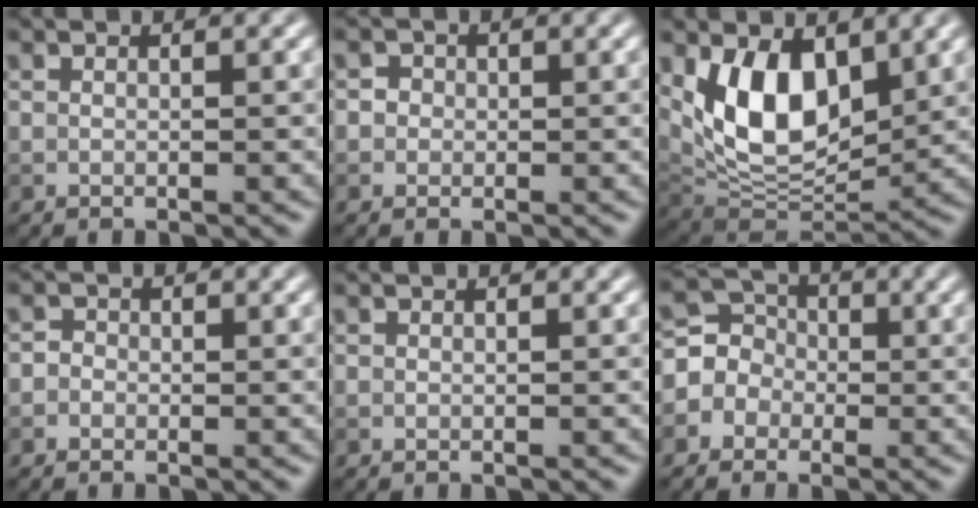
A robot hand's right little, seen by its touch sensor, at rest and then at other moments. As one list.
[{"total": 2.0, "force": [0.6, 1.8, 0.8], "torque": [0.007, 0.011, -0.003]}, {"total": 8.3, "force": [2.5, 4.8, 6.3], "torque": [-0.117, -0.022, 0.047]}, {"total": 1.2, "force": [-0.3, 1.1, 0.4], "torque": [0.006, 0.003, -0.017]}, {"total": 0.0}, {"total": 3.1, "force": [-0.7, 3.0, 0.5], "torque": [0.010, 0.013, -0.026]}]